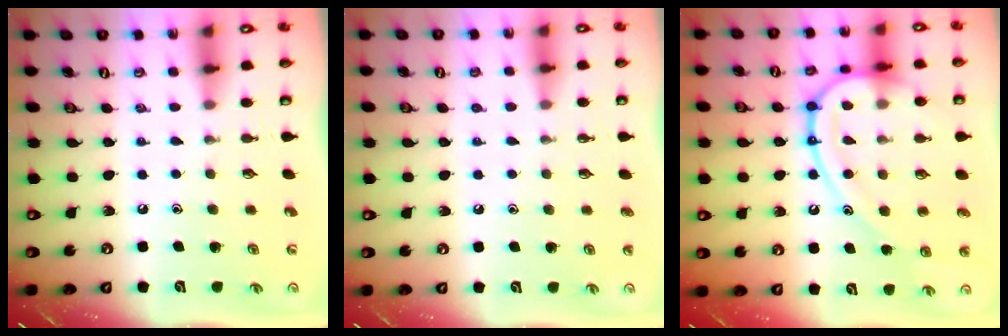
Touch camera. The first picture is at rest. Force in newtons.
{"total": 0.7, "press": 0.7, "slide": 0.0}
{"total": 17.4, "press": 17.4, "slide": 1.6}